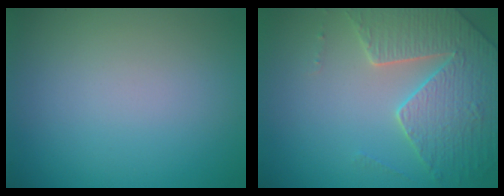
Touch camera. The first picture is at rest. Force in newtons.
{"total": 4.8, "press": 4.6, "slide": 1.5}